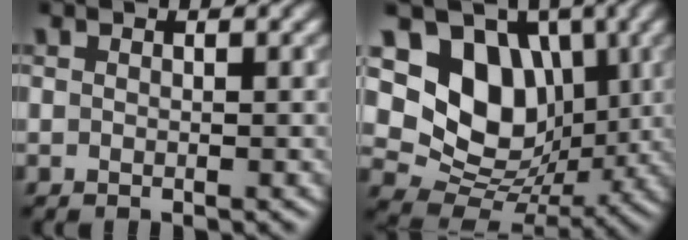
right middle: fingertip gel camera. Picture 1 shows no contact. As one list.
[{"total": 10.4, "force": [2.6, 8.0, 6.1], "torque": [-0.098, -0.007, 0.034]}]